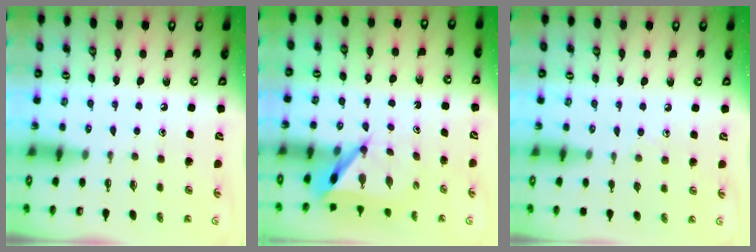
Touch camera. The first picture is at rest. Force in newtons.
{"total": 5.8, "press": 5.7, "slide": 0.6}
{"total": 6.1, "press": 6.1, "slide": 0.5}